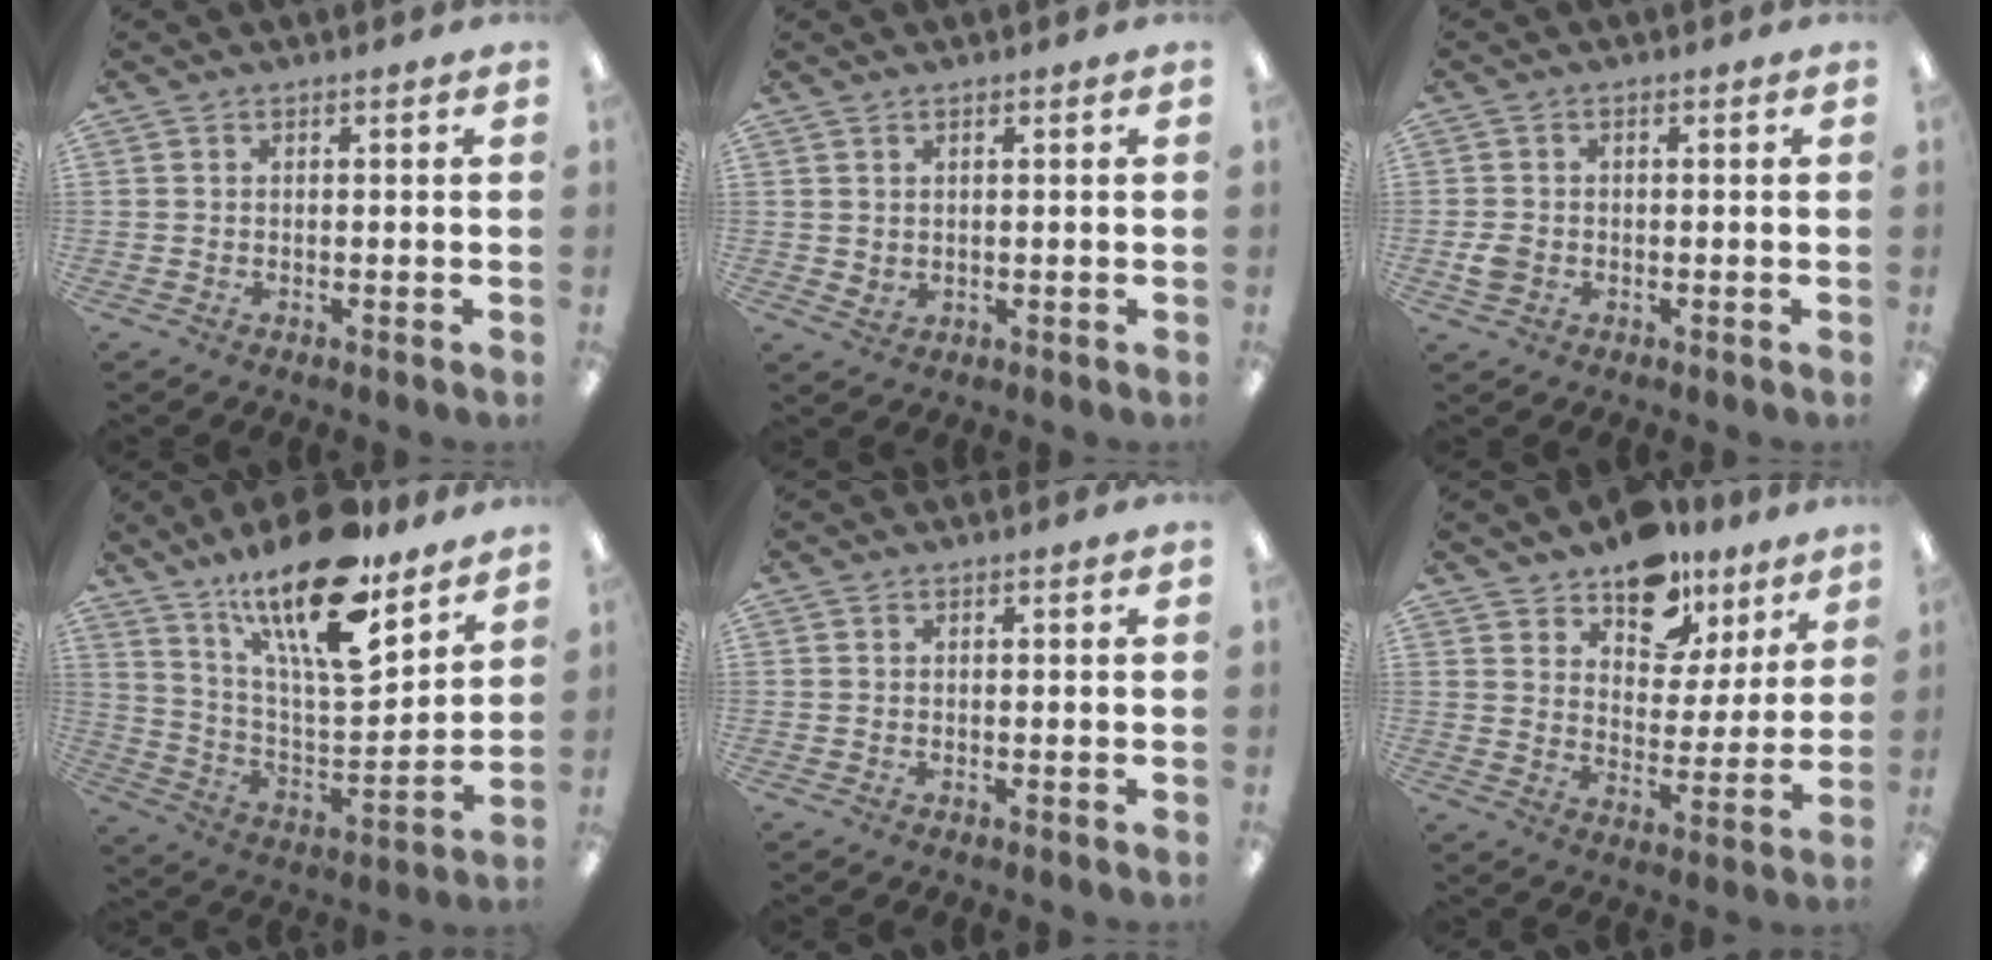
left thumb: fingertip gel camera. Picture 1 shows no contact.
{"total": 1.6, "force": [1.1, 1.1, 0.5], "torque": [-0.004, -0.002, 0.019]}
{"total": 2.9, "force": [-0.7, 2.3, 1.5], "torque": [-0.016, 0.003, -0.014]}
{"total": 21.8, "force": [15.3, 6.6, 14.0], "torque": [-0.243, -0.100, 0.259]}
{"total": 0.0}
{"total": 11.9, "force": [9.5, 6.5, 3.0], "torque": [-0.042, -0.073, 0.177]}